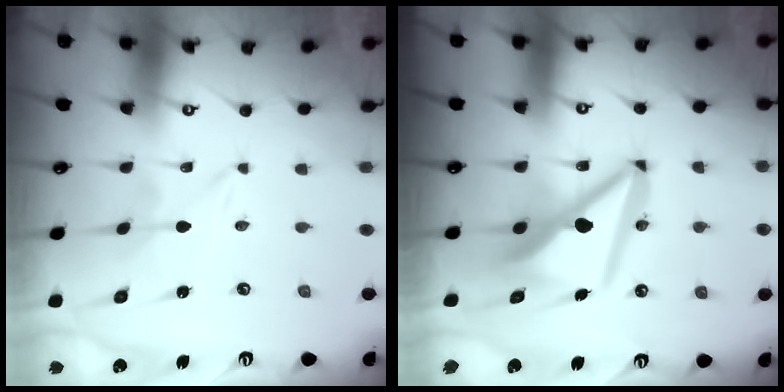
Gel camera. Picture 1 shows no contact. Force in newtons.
{"total": 12.5, "press": 12.4, "slide": 1.5}